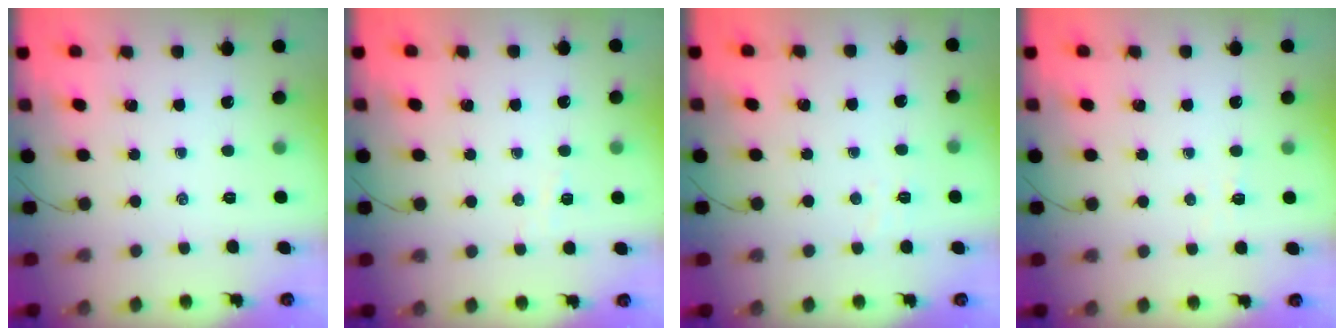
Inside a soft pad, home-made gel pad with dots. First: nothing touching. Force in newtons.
{"total": 3.4, "press": 3.3, "slide": 0.6}
{"total": 2.5, "press": 2.4, "slide": 0.8}
{"total": 2.6, "press": 2.5, "slide": 0.8}